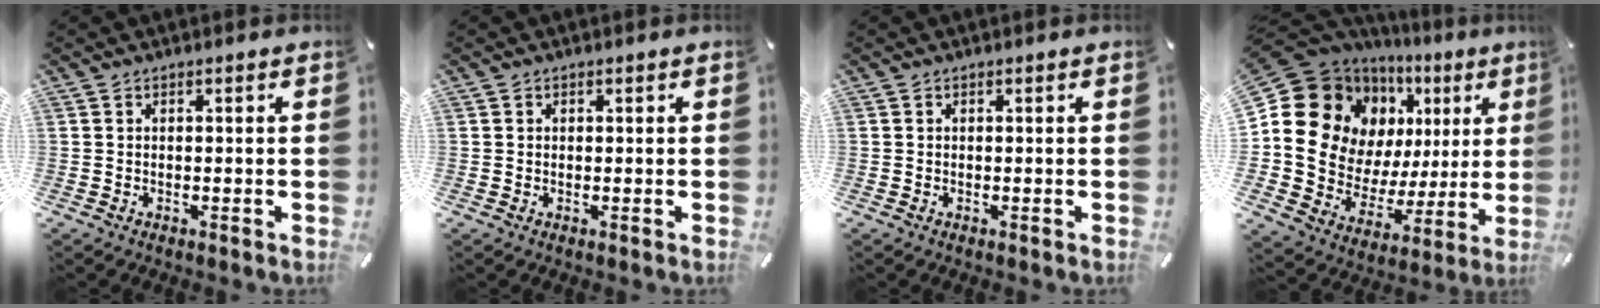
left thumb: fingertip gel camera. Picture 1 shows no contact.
{"total": 0.6, "force": [0.1, 0.6, 0.0], "torque": [0.001, 0.005, 0.002]}
{"total": 0.0}
{"total": 18.6, "force": [7.1, 15.1, 8.1], "torque": [-0.132, -0.060, 0.152]}